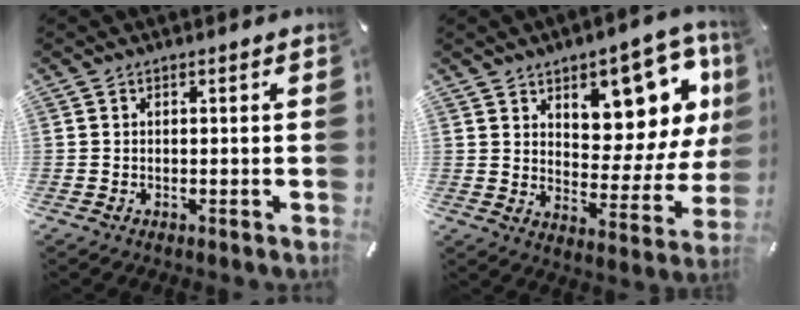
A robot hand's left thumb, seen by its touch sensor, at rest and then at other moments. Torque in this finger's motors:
{"motor_torque": [2.52, 2.49, 1.44, -1.33, 0.13]}